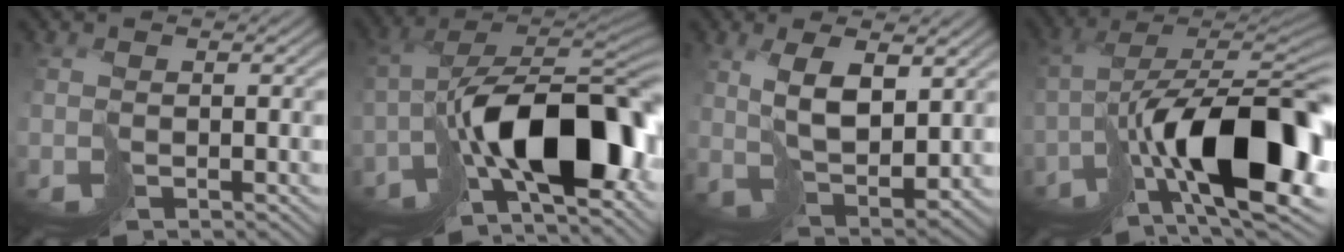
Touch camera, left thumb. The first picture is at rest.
{"total": 16.3, "force": [-5.5, 7.1, 13.6], "torque": [-0.211, -0.009, -0.091]}
{"total": 7.8, "force": [4.1, 2.8, 6.1], "torque": [-0.132, -0.006, 0.084]}
{"total": 17.9, "force": [-5.4, 7.6, 15.3], "torque": [-0.257, -0.011, -0.078]}